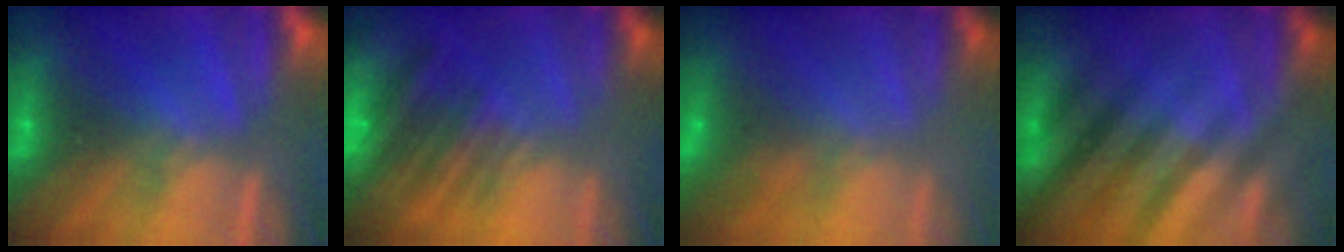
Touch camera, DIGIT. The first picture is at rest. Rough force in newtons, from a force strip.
{"total": 7.2}
{"total": 2.8}
{"total": 2.7}